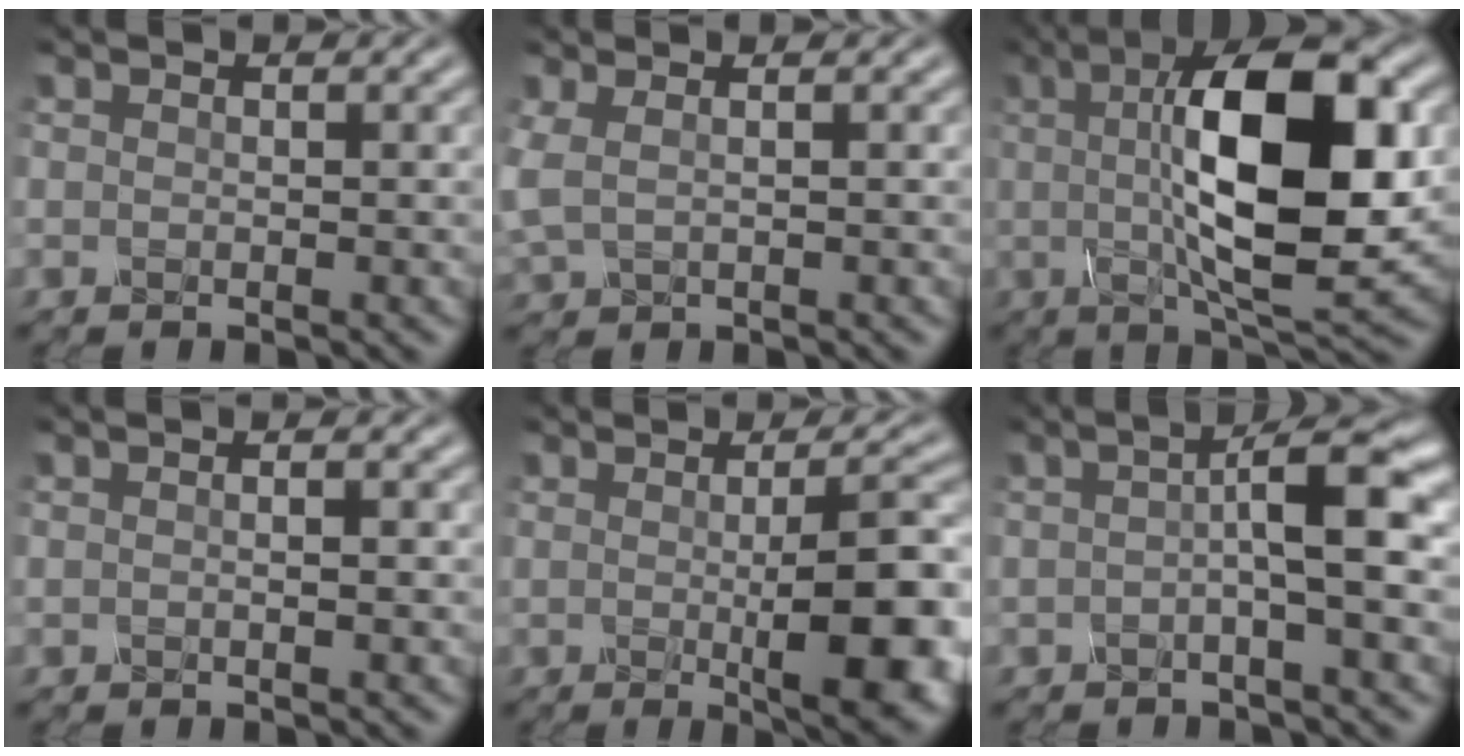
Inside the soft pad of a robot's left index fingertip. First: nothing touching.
{"total": 2.1, "force": [0.6, 1.0, 1.7], "torque": [-0.048, 0.004, 0.013]}
{"total": 13.9, "force": [1.5, 4.6, 13.0], "torque": [-0.196, 0.006, 0.021]}
{"total": 1.3, "force": [0.2, 0.5, 1.2], "torque": [-0.010, -0.005, -0.002]}
{"total": 9.1, "force": [-0.6, 2.3, 8.8], "torque": [-0.109, -0.003, -0.004]}
{"total": 4.9, "force": [0.3, 0.8, 4.8], "torque": [-0.071, 0.010, -0.001]}